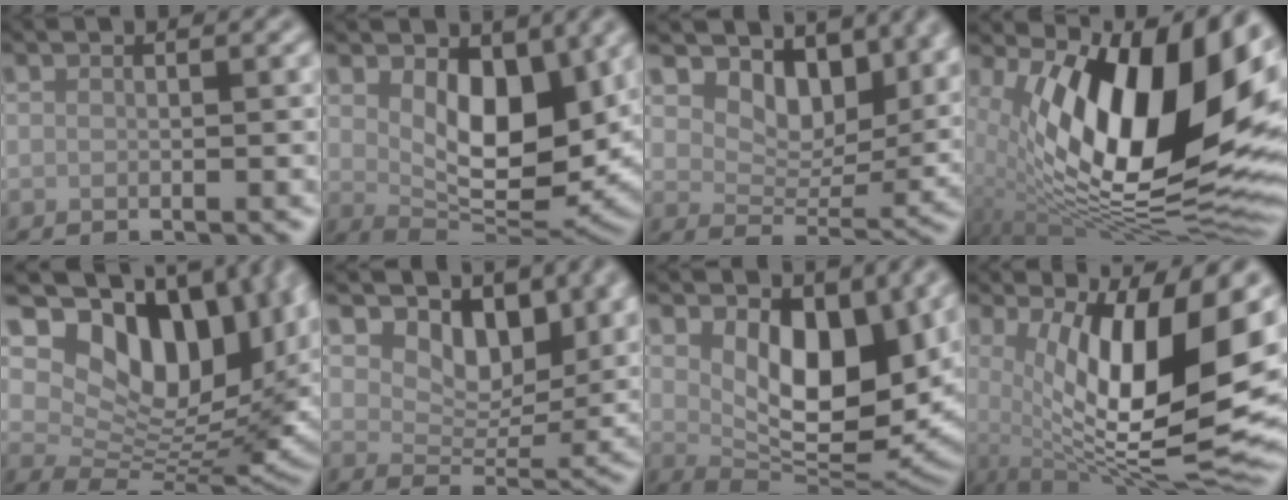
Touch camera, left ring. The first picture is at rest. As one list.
[{"total": 7.6, "force": [2.2, 4.1, 6.0], "torque": [-0.102, -0.019, 0.037]}, {"total": 8.8, "force": [5.7, 5.0, 4.5], "torque": [-0.070, -0.011, 0.086]}, {"total": 16.9, "force": [3.8, 7.8, 14.5], "torque": [-0.234, 0.000, 0.060]}, {"total": 14.7, "force": [5.4, 8.3, 10.9], "torque": [-0.162, -0.001, 0.107]}, {"total": 8.3, "force": [5.5, 4.5, 4.2], "torque": [-0.064, -0.012, 0.082]}, {"total": 8.9, "force": [2.8, 4.8, 6.9], "torque": [-0.117, -0.021, 0.042]}, {"total": 14.6, "force": [2.4, 4.5, 13.6], "torque": [-0.218, -0.015, 0.051]}]